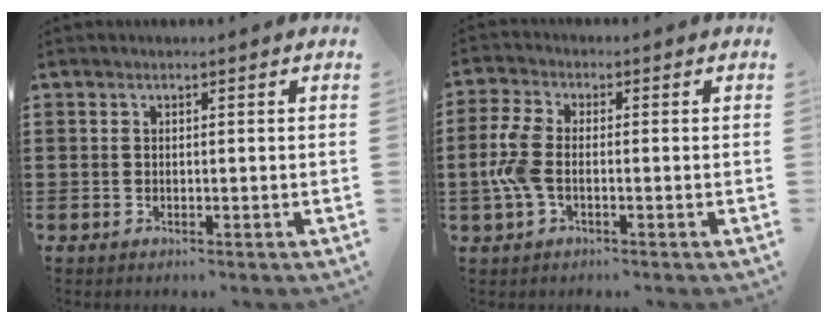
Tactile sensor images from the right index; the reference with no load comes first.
{"total": 6.1, "force": [-1.0, 3.2, 5.1], "torque": [-0.133, -0.004, -0.026]}